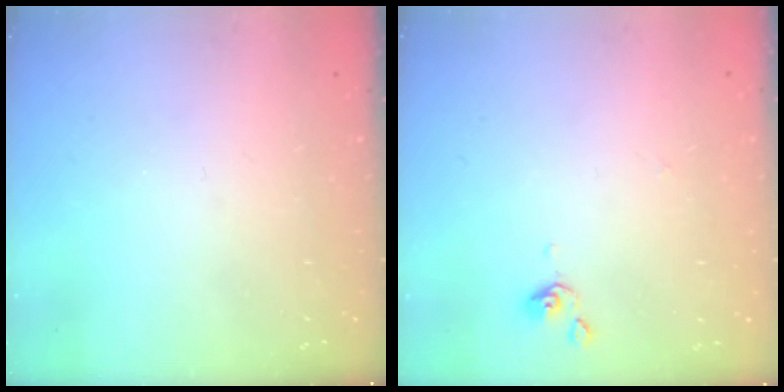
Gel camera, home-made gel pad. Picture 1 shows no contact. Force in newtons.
{"total": 0.0}